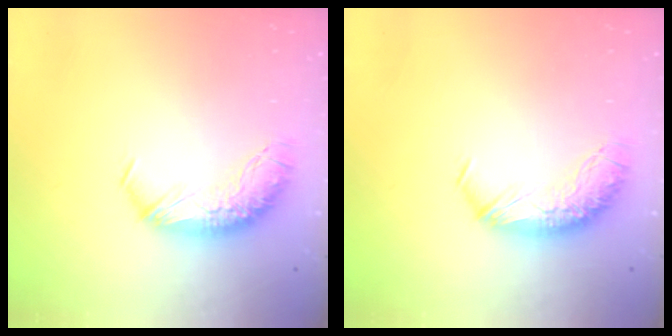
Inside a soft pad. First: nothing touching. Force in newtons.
{"total": 0.0}